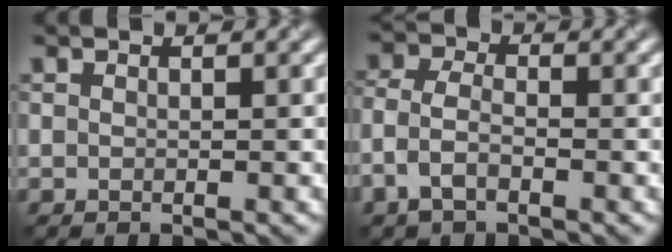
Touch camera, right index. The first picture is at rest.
{"total": 2.9, "force": [-1.5, 1.5, 2.0], "torque": [-0.048, 0.007, -0.042]}